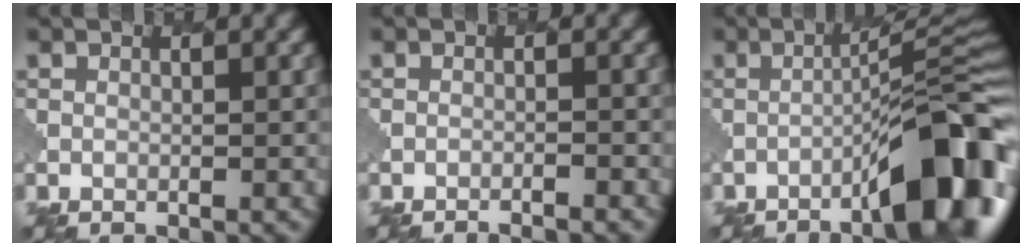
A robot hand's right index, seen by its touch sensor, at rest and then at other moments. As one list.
[{"total": 2.2, "force": [-2.1, 0.1, 0.6], "torque": [-0.001, 0.010, -0.033]}, {"total": 10.6, "force": [-4.9, 1.8, 9.2], "torque": [-0.123, 0.020, -0.074]}]